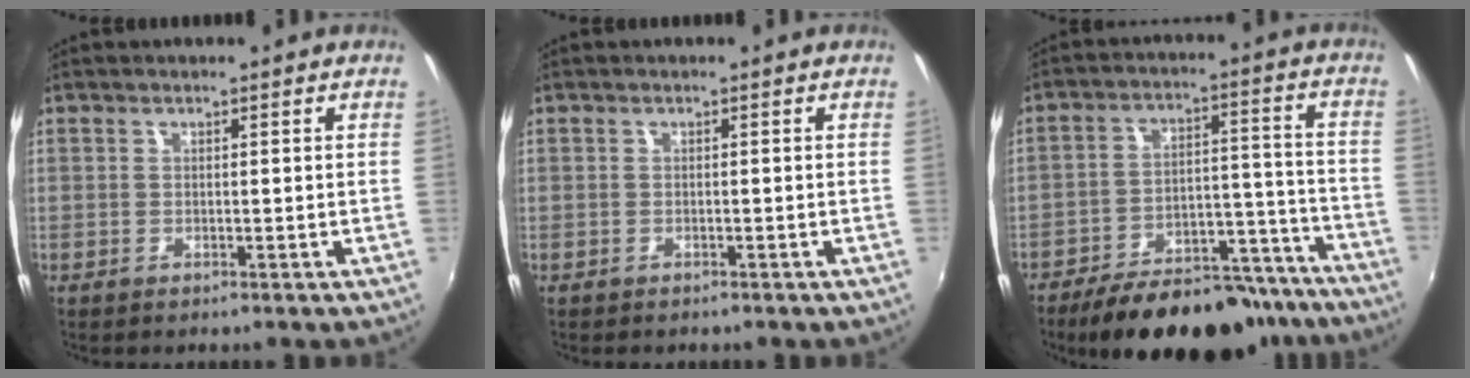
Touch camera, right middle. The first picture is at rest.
{"total": 0.9, "force": [-0.6, 0.6, 0.0], "torque": [-0.003, -0.002, -0.010]}
{"total": 23.6, "force": [-19.6, 8.8, 9.8], "torque": [-0.164, 0.023, -0.252]}